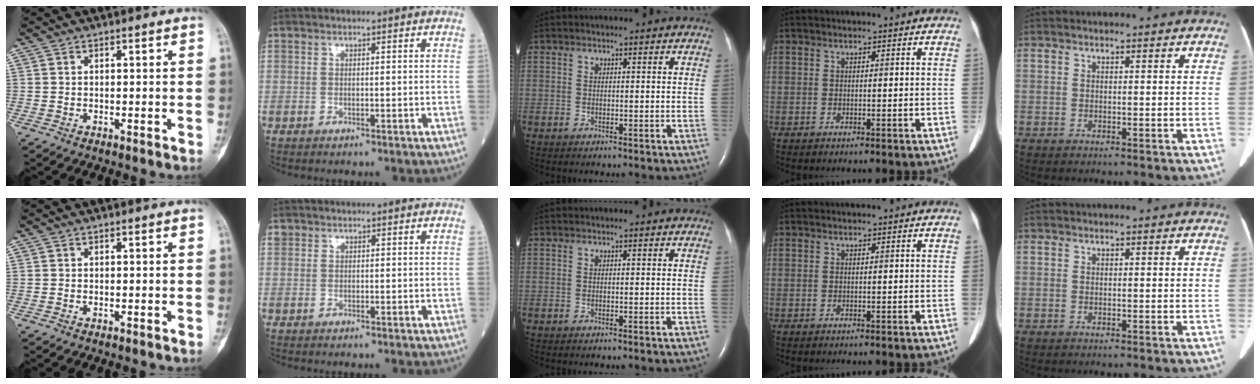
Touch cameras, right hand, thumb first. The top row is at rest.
{"index": {"total": 0.6, "force": [0.1, 0.6, 0.1], "torque": [-0.001, 0.008, 0.001]}}